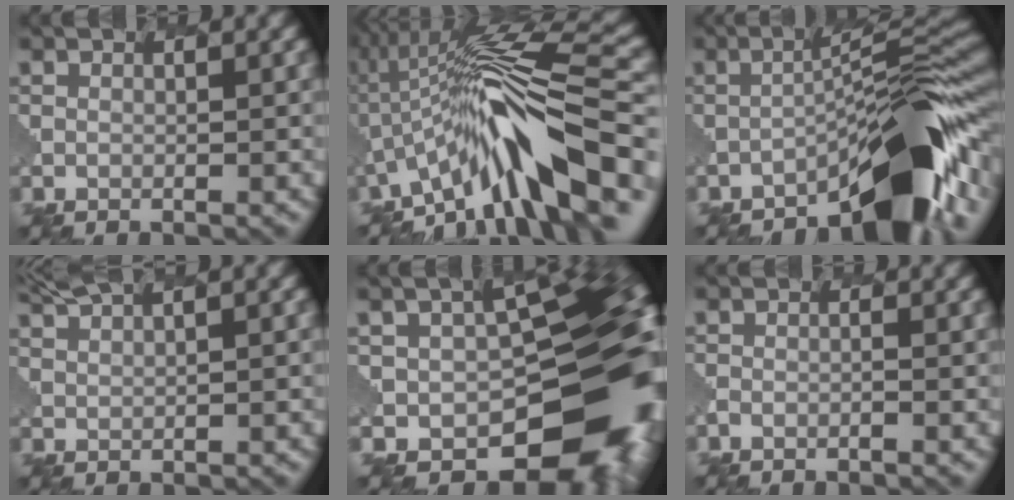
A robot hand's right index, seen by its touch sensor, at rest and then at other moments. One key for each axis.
{"total": 8.6, "fx": -4.3, "fy": 2.1, "fz": 7.2, "tx": -0.152, "ty": 0.022, "tz": -0.087}
{"total": 8.3, "fx": -5.8, "fy": 1.1, "fz": 5.8, "tx": -0.105, "ty": 0.012, "tz": -0.112}
{"total": 5.3, "fx": 4.0, "fy": 1.8, "fz": 3.0, "tx": -0.073, "ty": 0.025, "tz": 0.056}
{"total": 15.3, "fx": -4.5, "fy": 11.1, "fz": 9.6, "tx": -0.088, "ty": -0.025, "tz": -0.049}
{"total": 1.9, "fx": -1.8, "fy": -0.1, "fz": -0.6, "tx": -0.005, "ty": -0.001, "tz": -0.029}